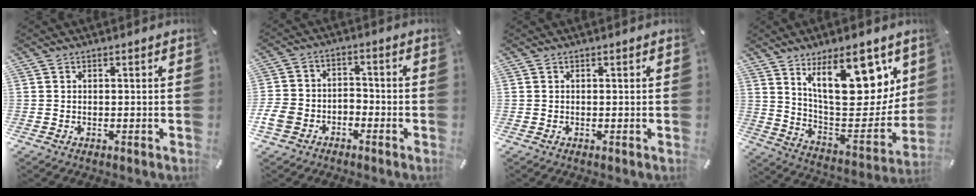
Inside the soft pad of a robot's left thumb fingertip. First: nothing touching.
{"total": 7.1, "force": [-3.8, 5.2, 2.8], "torque": [-0.067, 0.024, -0.076]}
{"total": 0.0}
{"total": 22.1, "force": [12.0, 10.1, 15.5], "torque": [-0.214, -0.072, 0.200]}